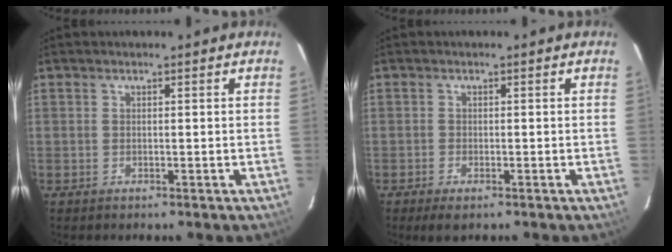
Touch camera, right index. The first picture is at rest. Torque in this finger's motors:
{"motor_torque": [0.15, -0.08, 0.09, 0.01]}